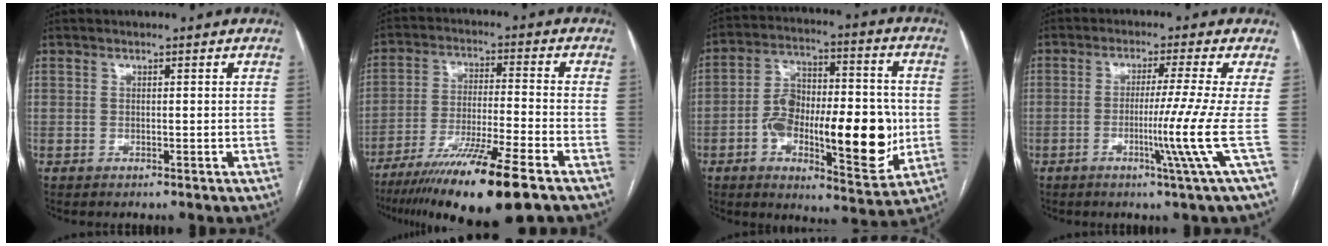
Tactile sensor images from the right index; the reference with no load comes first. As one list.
[{"total": 16.0, "force": [-11.0, -0.3, 11.6], "torque": [-0.202, -0.040, -0.188]}, {"total": 19.3, "force": [-3.6, 6.9, 17.6], "torque": [-0.281, 0.019, -0.047]}, {"total": 7.9, "force": [-1.9, -3.3, 6.9], "torque": [-0.119, -0.024, -0.035]}]